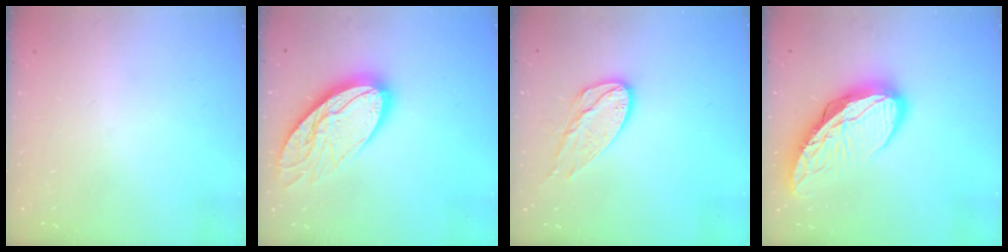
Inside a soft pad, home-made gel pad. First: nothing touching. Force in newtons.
{"total": 16.1, "press": 16.1, "slide": 1.2}
{"total": 10.9, "press": 10.9, "slide": 0.5}
{"total": 14.3, "press": 14.3, "slide": 1.6}